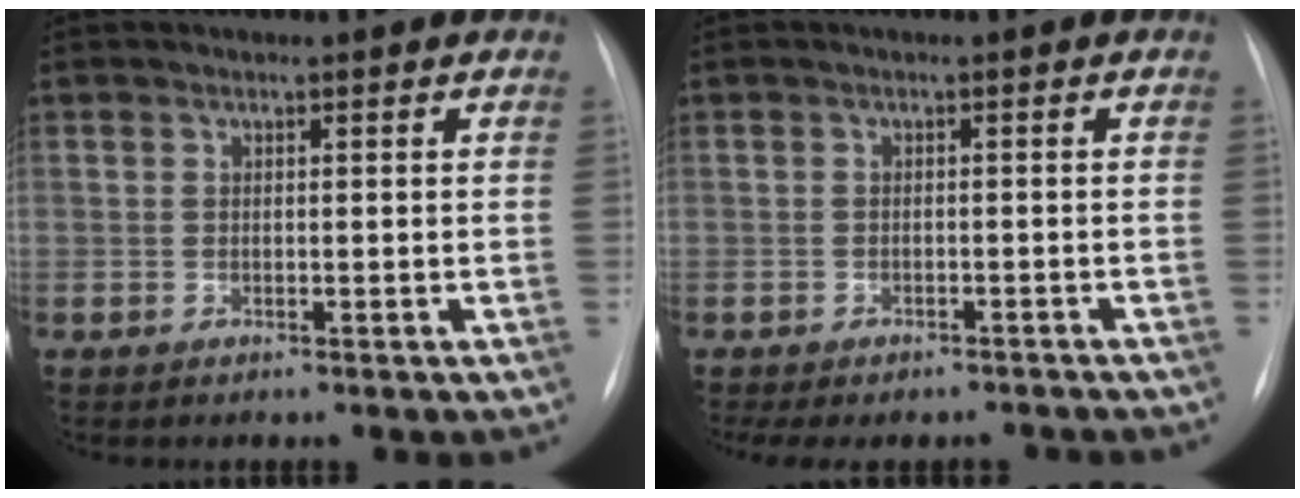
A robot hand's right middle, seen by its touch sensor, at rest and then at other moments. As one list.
[{"total": 9.1, "force": [-7.8, 3.7, 2.7], "torque": [-0.041, 0.004, -0.093]}]